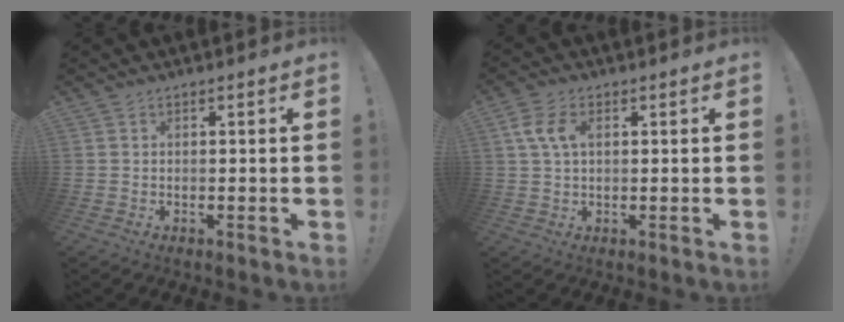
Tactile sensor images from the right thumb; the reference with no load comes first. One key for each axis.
{"total": 6.5, "fx": 1.7, "fy": 3.7, "fz": 5.0, "tx": -0.100, "ty": 0.008, "tz": 0.031}